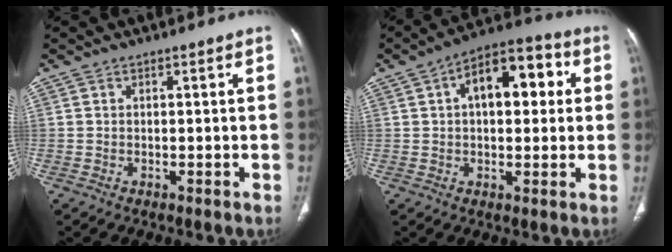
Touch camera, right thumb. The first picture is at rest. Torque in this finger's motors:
{"motor_torque": [0.56, 2.34, 1.15, 0.40, 0.09]}